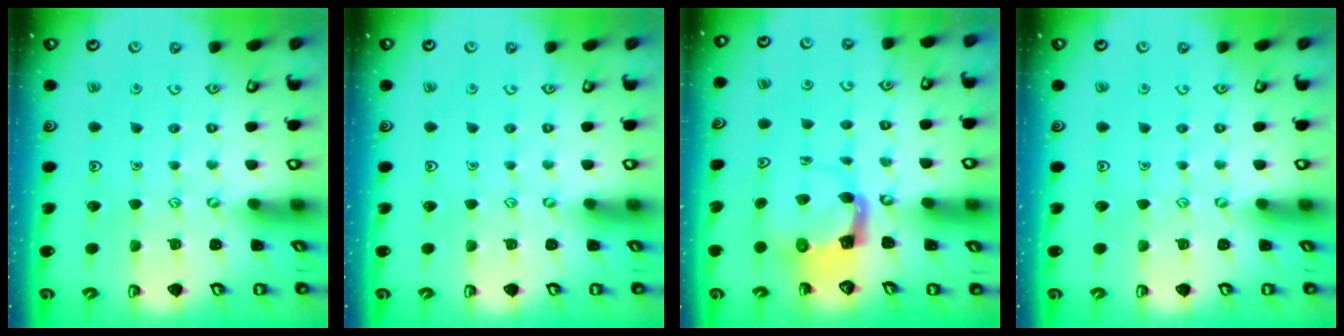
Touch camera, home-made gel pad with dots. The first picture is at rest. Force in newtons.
{"total": 0.0}
{"total": 3.8, "press": 3.8, "slide": 0.4}
{"total": 0.0}